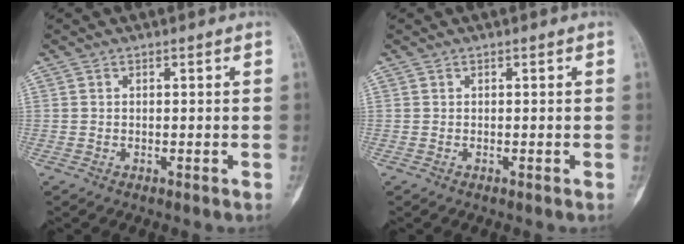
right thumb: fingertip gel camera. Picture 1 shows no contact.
{"total": 0.0}